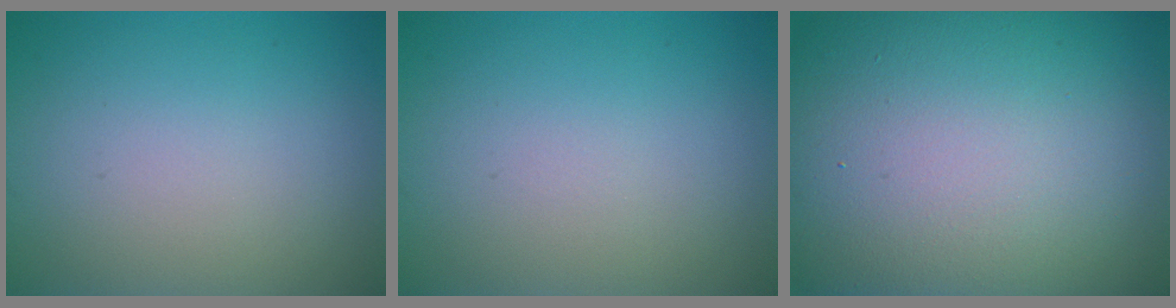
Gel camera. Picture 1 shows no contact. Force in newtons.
{"total": 0.0}
{"total": 22.3, "press": 22.2, "slide": 1.1}